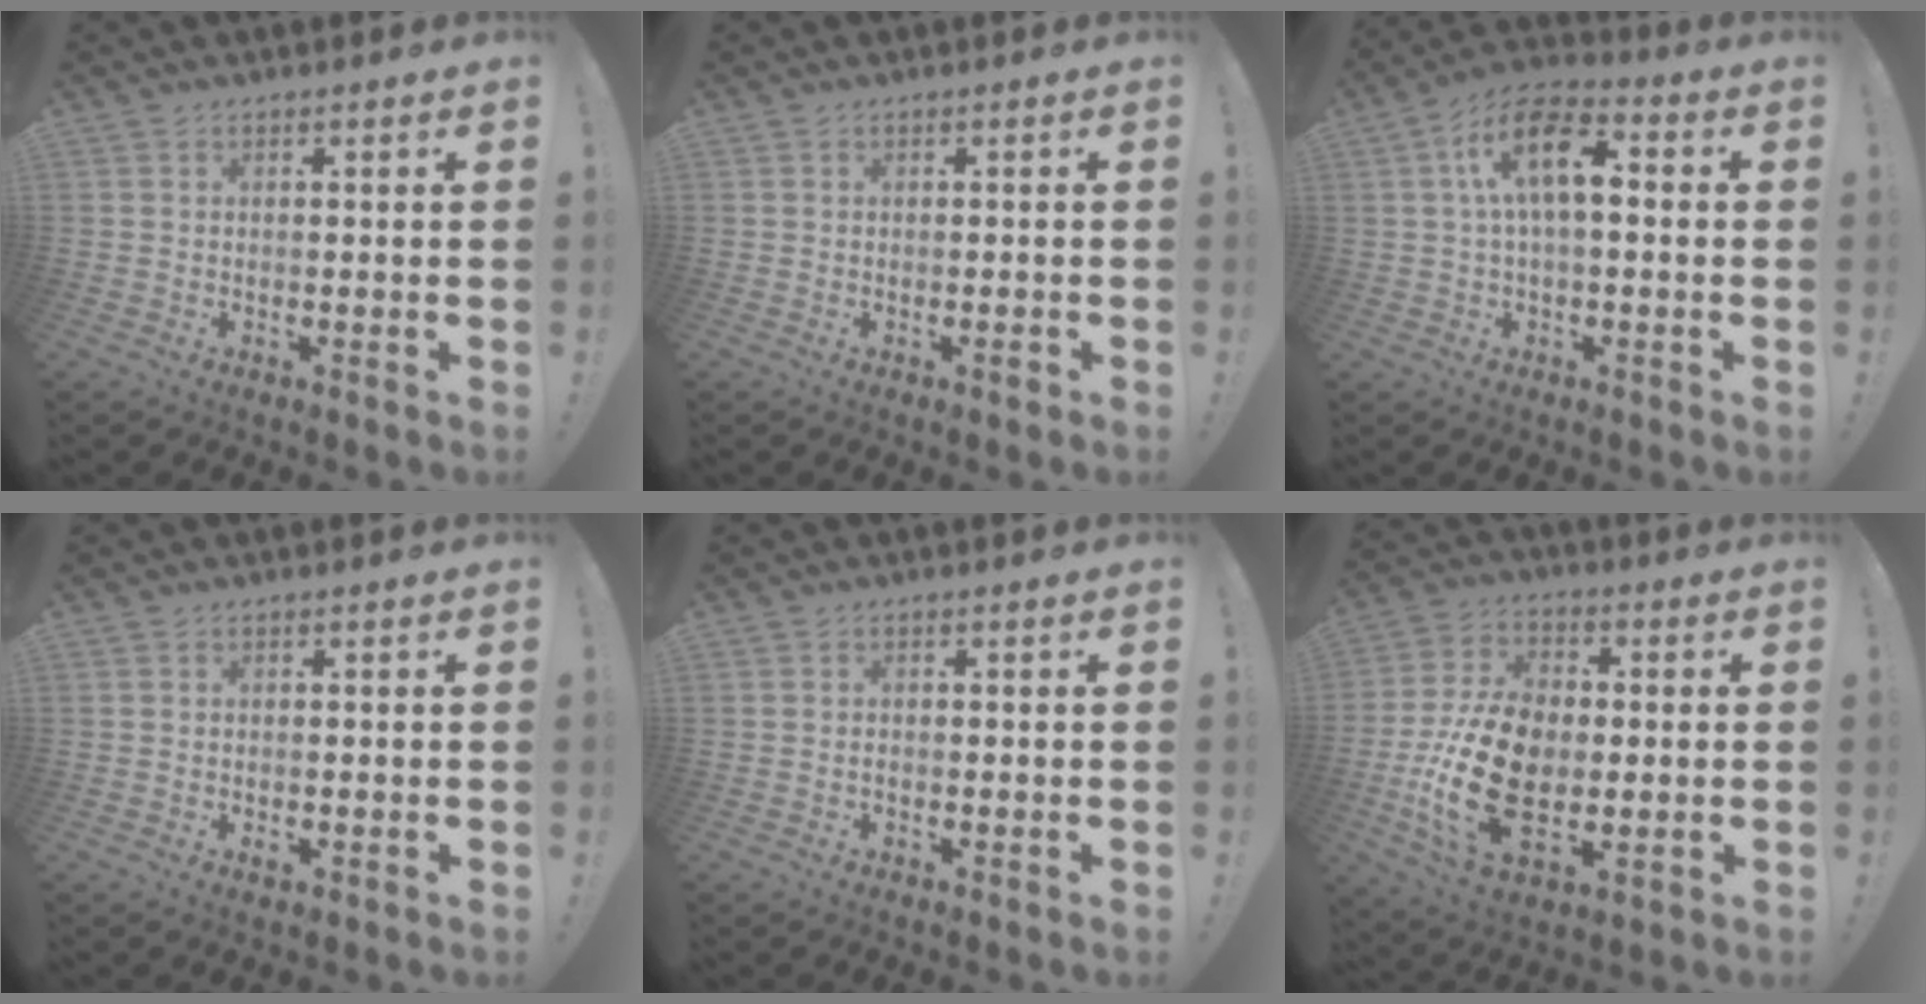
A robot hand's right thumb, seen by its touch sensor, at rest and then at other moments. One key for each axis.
{"total": 1.1, "fx": -0.6, "fy": 0.1, "fz": 0.9, "tx": -0.015, "ty": 0.002, "tz": -0.010}
{"total": 13.5, "fx": 2.6, "fy": 6.6, "fz": 11.5, "tx": -0.191, "ty": 0.010, "tz": 0.048}
{"total": 0.9, "fx": -0.4, "fy": 0.5, "fz": 0.6, "tx": -0.004, "ty": -0.001, "tz": -0.009}
{"total": 0.7, "fx": -0.5, "fy": 0.3, "fz": 0.4, "tx": -0.010, "ty": 0.001, "tz": -0.009}
{"total": 20.3, "fx": -3.9, "fy": 12.8, "fz": 15.3, "tx": -0.300, "ty": 0.018, "tz": -0.059}